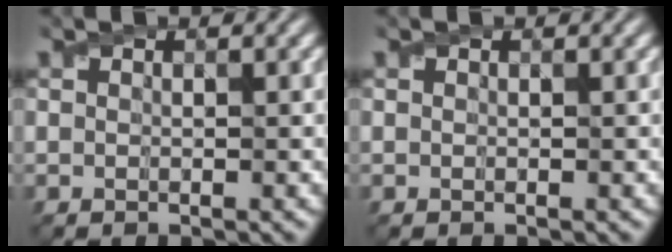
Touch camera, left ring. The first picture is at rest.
{"total": 0.0}